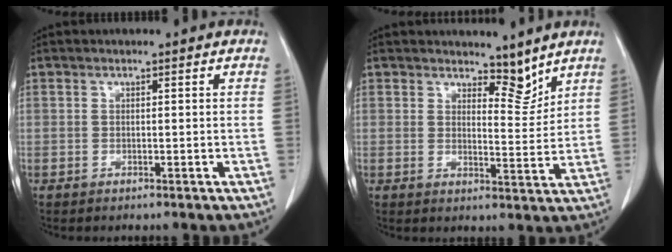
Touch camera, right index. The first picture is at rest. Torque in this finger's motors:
{"motor_torque": [0.00, 0.11, 0.01, 0.00]}